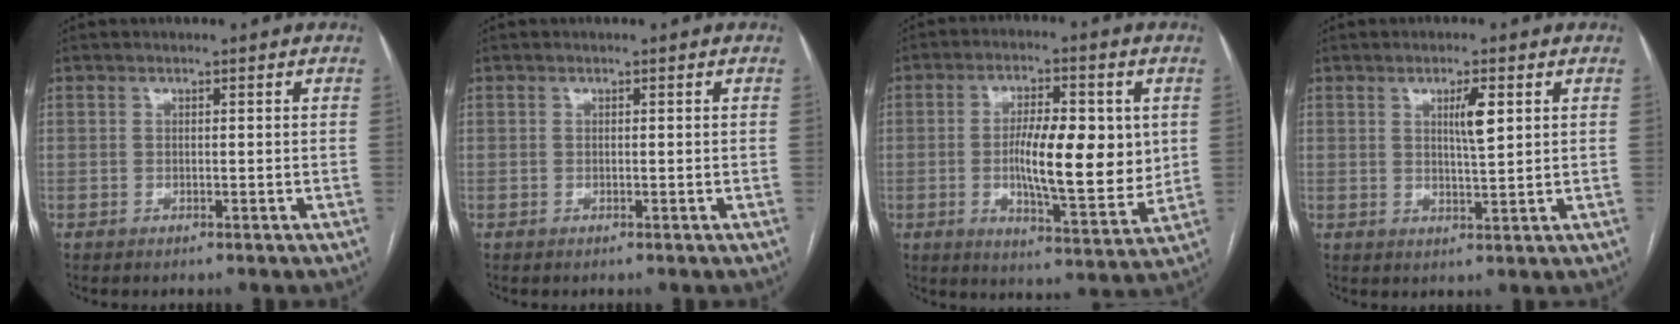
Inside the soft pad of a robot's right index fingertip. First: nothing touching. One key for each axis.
{"total": 0.0}
{"total": 12.9, "fx": 0.5, "fy": 3.6, "fz": 12.4, "tx": -0.203, "ty": -0.005, "tz": 0.009}
{"total": 3.8, "fx": 1.5, "fy": 0.4, "fz": 3.5, "tx": -0.062, "ty": -0.002, "tz": 0.025}